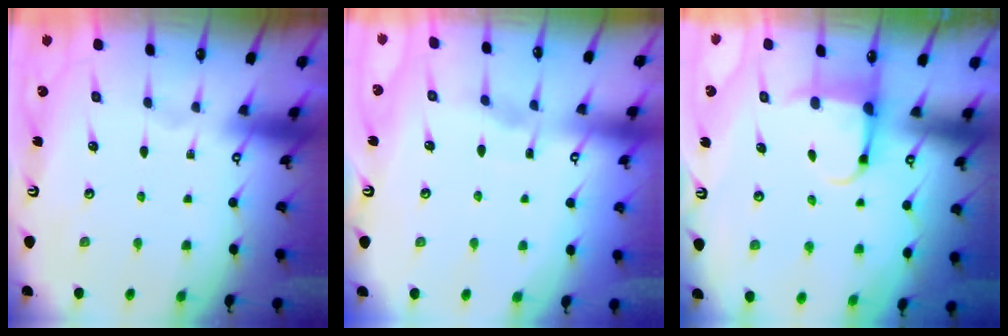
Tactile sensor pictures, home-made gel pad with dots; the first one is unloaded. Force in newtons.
{"total": 3.7, "press": 3.6, "slide": 0.4}
{"total": 5.3, "press": 5.2, "slide": 1.1}